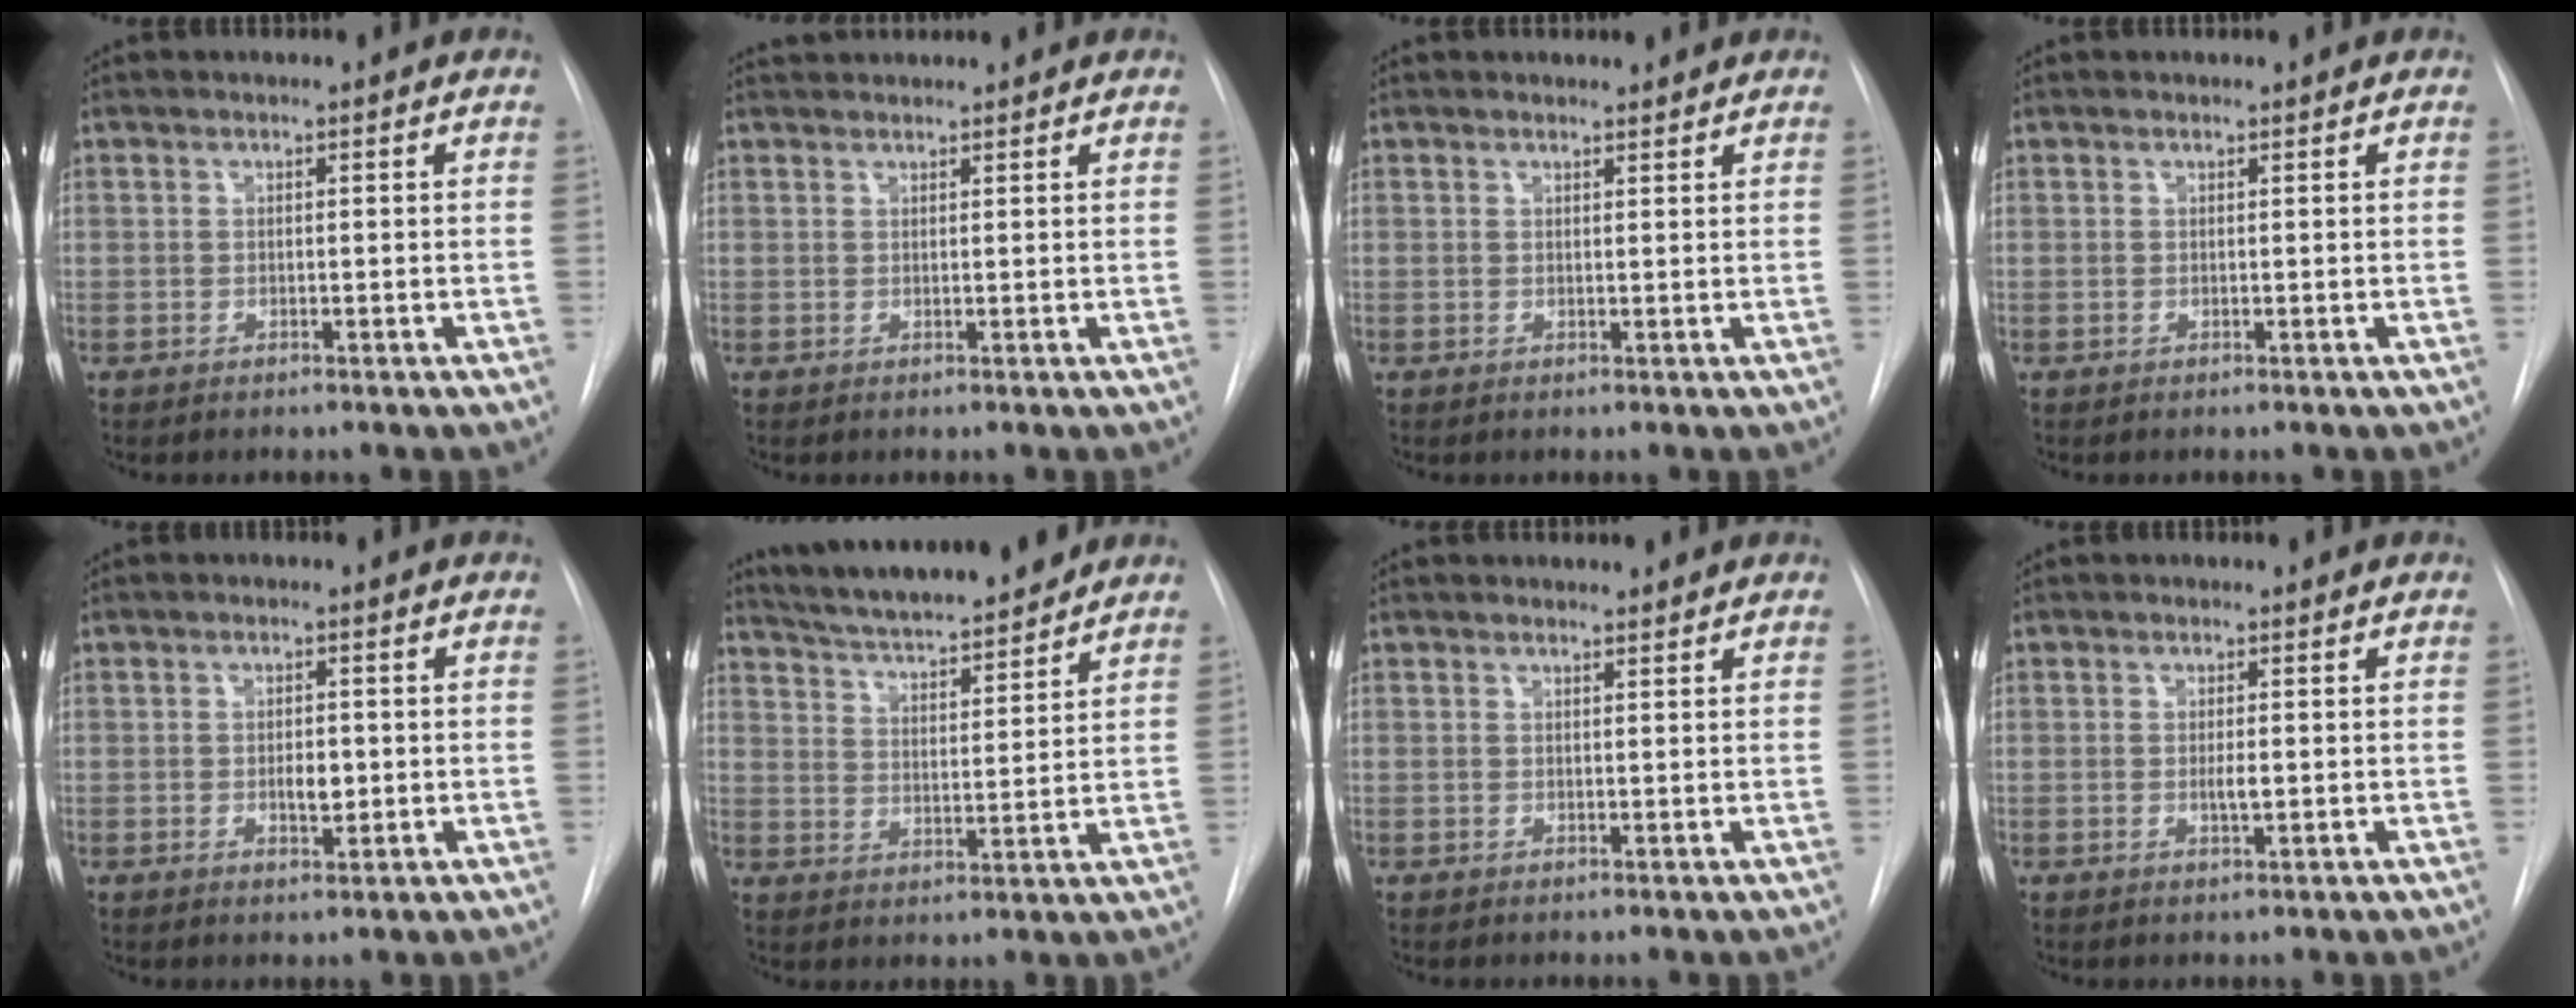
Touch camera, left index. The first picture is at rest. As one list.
[{"total": 3.0, "force": [3.0, 0.3, 0.5], "torque": [-0.008, 0.030, 0.047]}, {"total": 2.2, "force": [2.1, 0.6, 0.2], "torque": [-0.005, -0.001, 0.021]}, {"total": 0.0}, {"total": 2.8, "force": [-0.6, 1.3, 2.4], "torque": [-0.039, -0.005, -0.007]}, {"total": 15.4, "force": [13.9, 1.8, 6.3], "torque": [-0.104, 0.004, 0.219]}, {"total": 1.7, "force": [1.7, 0.4, 0.1], "torque": [-0.007, -0.001, 0.018]}, {"total": 1.6, "force": [-0.4, 0.3, 1.5], "torque": [-0.029, -0.007, -0.006]}]